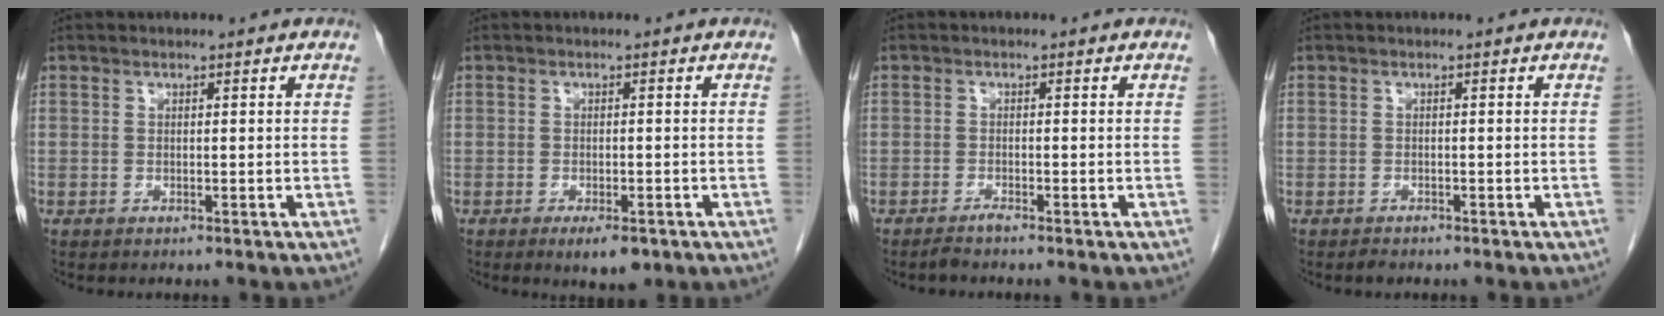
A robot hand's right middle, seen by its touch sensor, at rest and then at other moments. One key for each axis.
{"total": 4.1, "fx": -2.4, "fy": 1.4, "fz": 3.0, "tx": -0.043, "ty": -0.004, "tz": -0.028}
{"total": 1.2, "fx": -1.1, "fy": -0.2, "fz": 0.5, "tx": -0.012, "ty": -0.002, "tz": -0.020}
{"total": 0.9, "fx": -0.8, "fy": 0.3, "fz": 0.3, "tx": -0.009, "ty": -0.001, "tz": -0.010}